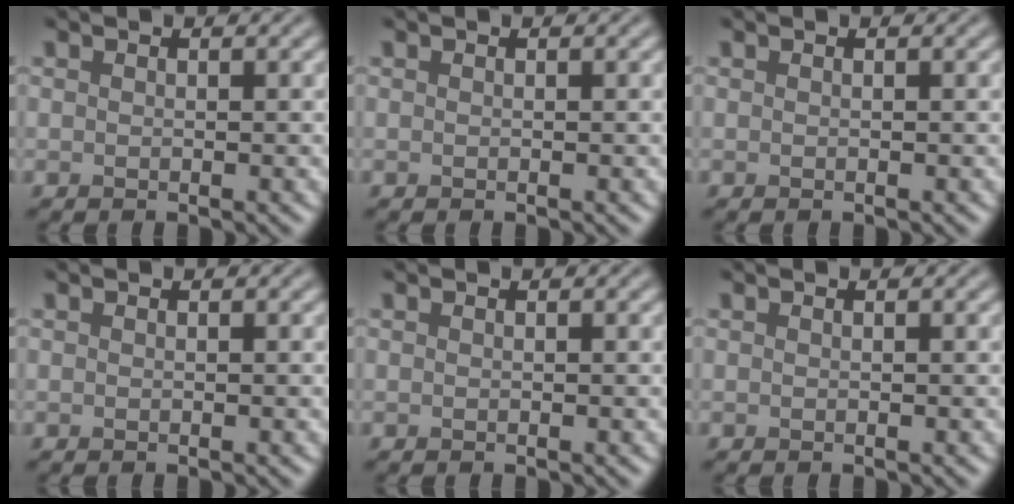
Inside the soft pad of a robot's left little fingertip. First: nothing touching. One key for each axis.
{"total": 0.0}
{"total": 0.0}
{"total": 0.0}
{"total": 0.0}
{"total": 0.0}